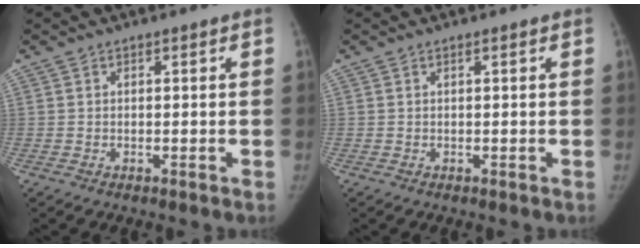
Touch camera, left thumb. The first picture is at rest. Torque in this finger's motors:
{"motor_torque": [0.07, 0.38, 0.16, -0.16, -0.06]}